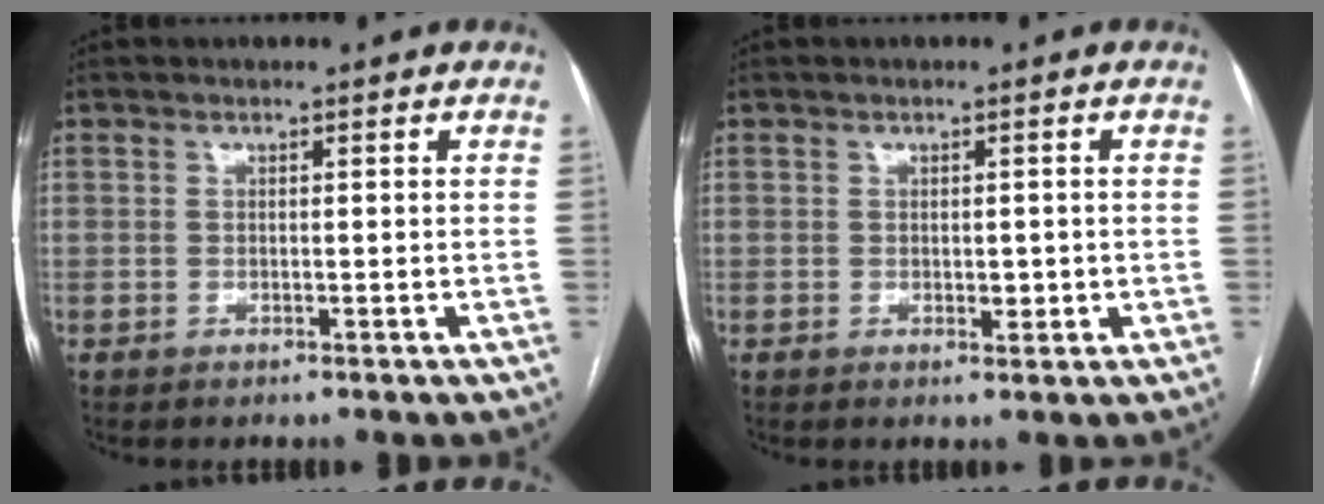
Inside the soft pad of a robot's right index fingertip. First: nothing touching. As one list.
[{"total": 2.2, "force": [-0.2, 1.3, 1.7], "torque": [-0.022, -0.002, 0.002]}]